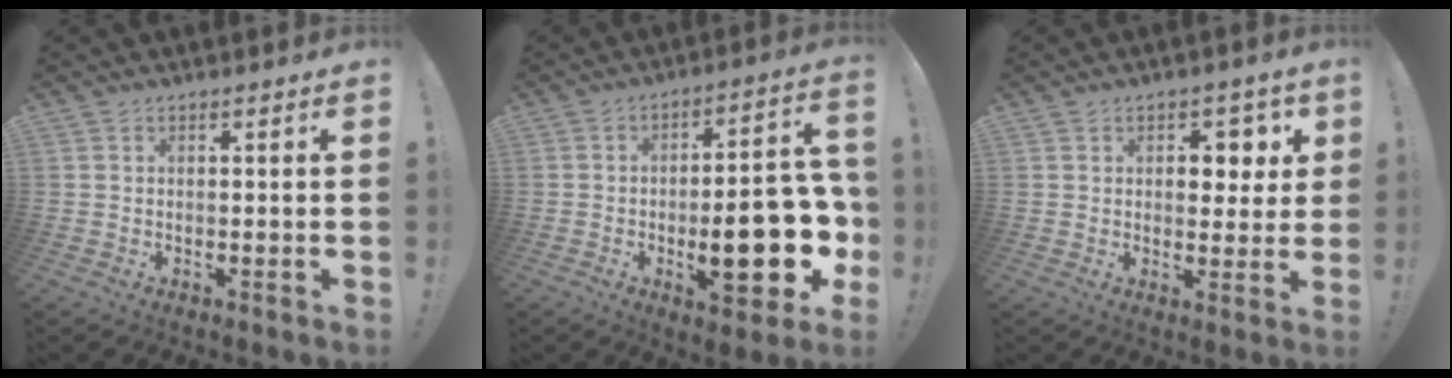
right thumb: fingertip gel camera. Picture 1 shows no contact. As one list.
[{"total": 20.5, "force": [-4.8, 6.8, 18.8], "torque": [-0.254, 0.007, -0.068]}, {"total": 6.4, "force": [2.6, 4.6, 3.6], "torque": [-0.038, -0.013, 0.041]}]